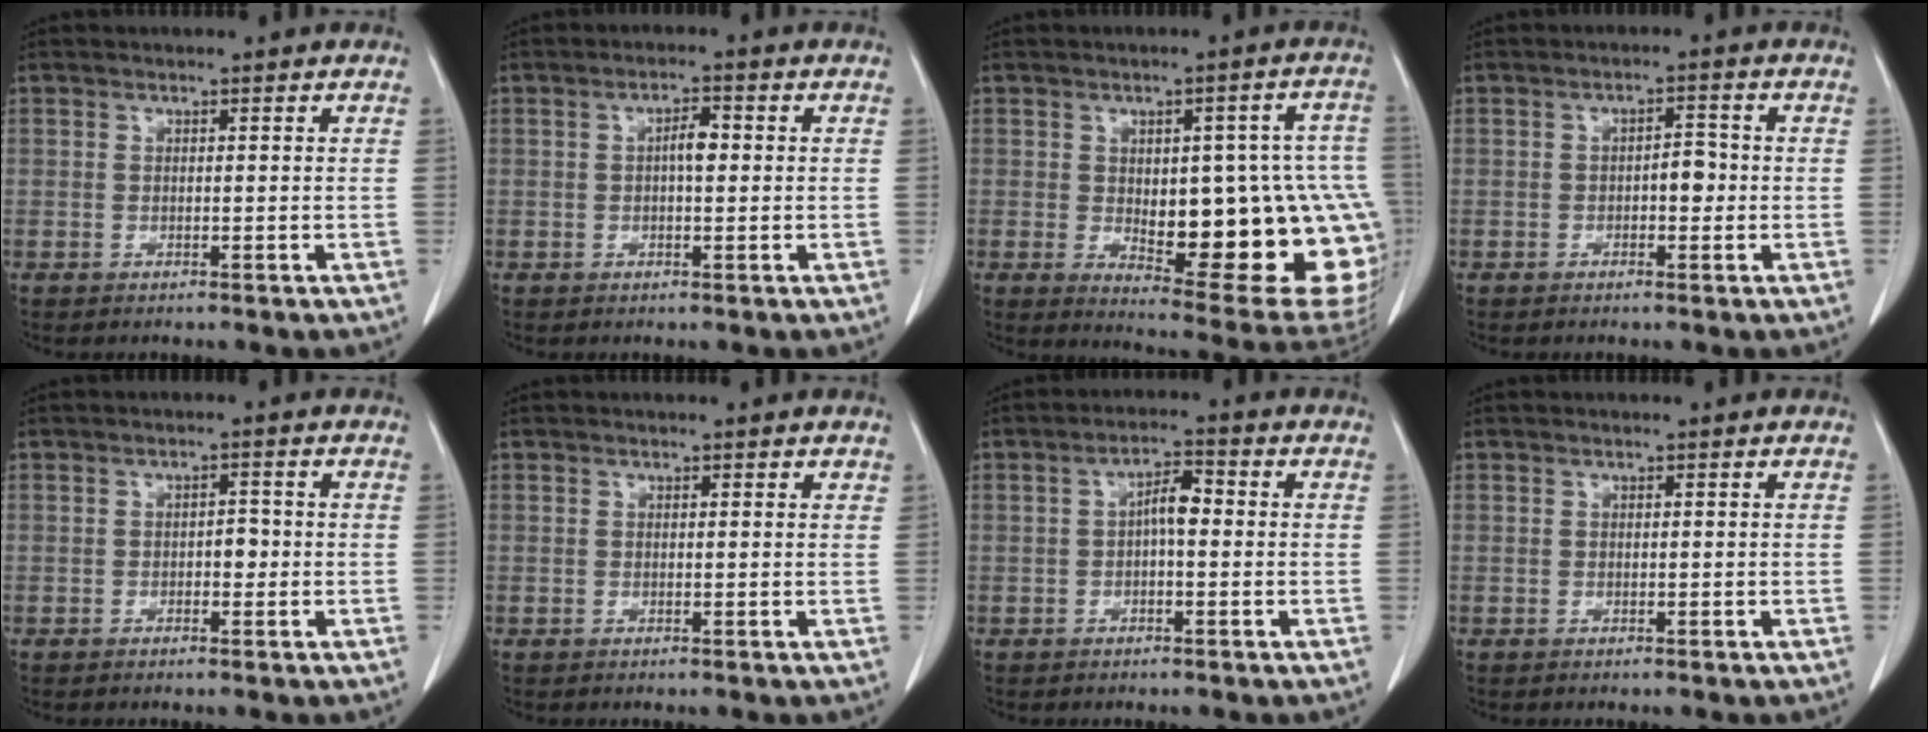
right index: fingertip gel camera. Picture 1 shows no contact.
{"total": 2.8, "force": [0.2, 0.9, 2.7], "torque": [-0.046, 0.005, 0.002]}
{"total": 23.7, "force": [-3.0, 7.6, 22.3], "torque": [-0.206, 0.019, -0.006]}
{"total": 2.7, "force": [-0.3, 1.3, 2.4], "torque": [-0.024, 0.008, -0.003]}
{"total": 1.8, "force": [-0.2, 1.0, 1.4], "torque": [-0.011, 0.007, -0.002]}
{"total": 0.7, "force": [0.6, 0.3, 0.3], "torque": [-0.004, 0.000, 0.004]}
{"total": 3.8, "force": [-0.1, 1.3, 3.6], "torque": [-0.063, 0.015, -0.003]}
{"total": 0.0}